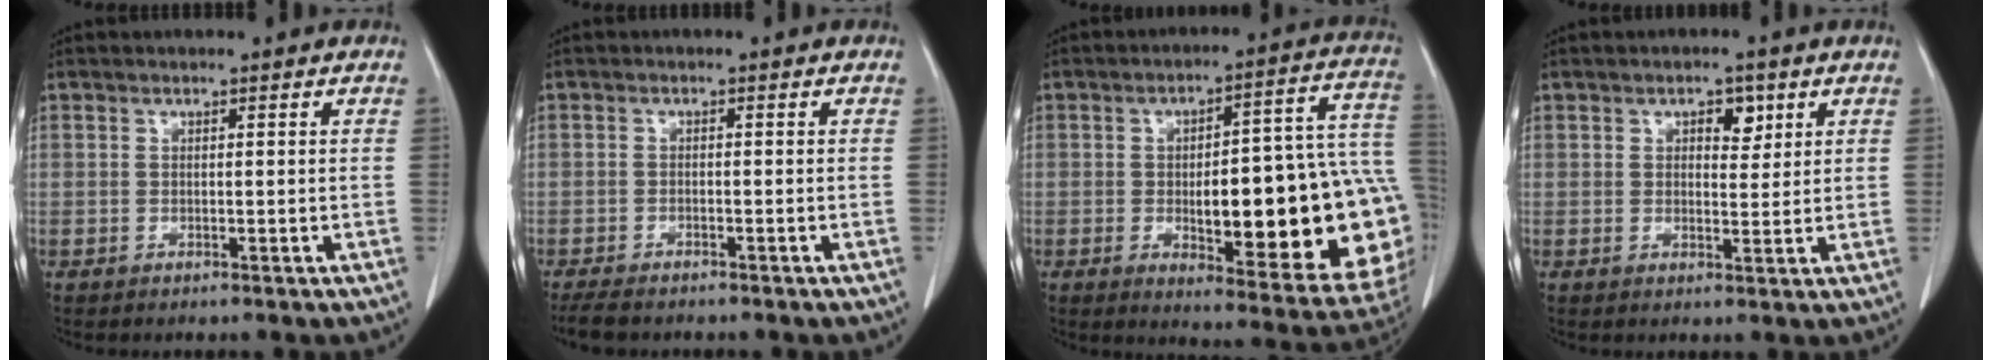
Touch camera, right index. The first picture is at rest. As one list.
[{"total": 4.6, "force": [-3.9, 1.2, 2.1], "torque": [-0.035, -0.010, -0.060]}, {"total": 26.0, "force": [-3.2, 6.1, 25.0], "torque": [-0.249, 0.024, -0.027]}, {"total": 3.3, "force": [1.6, 1.8, 2.3], "torque": [-0.030, 0.003, 0.023]}]